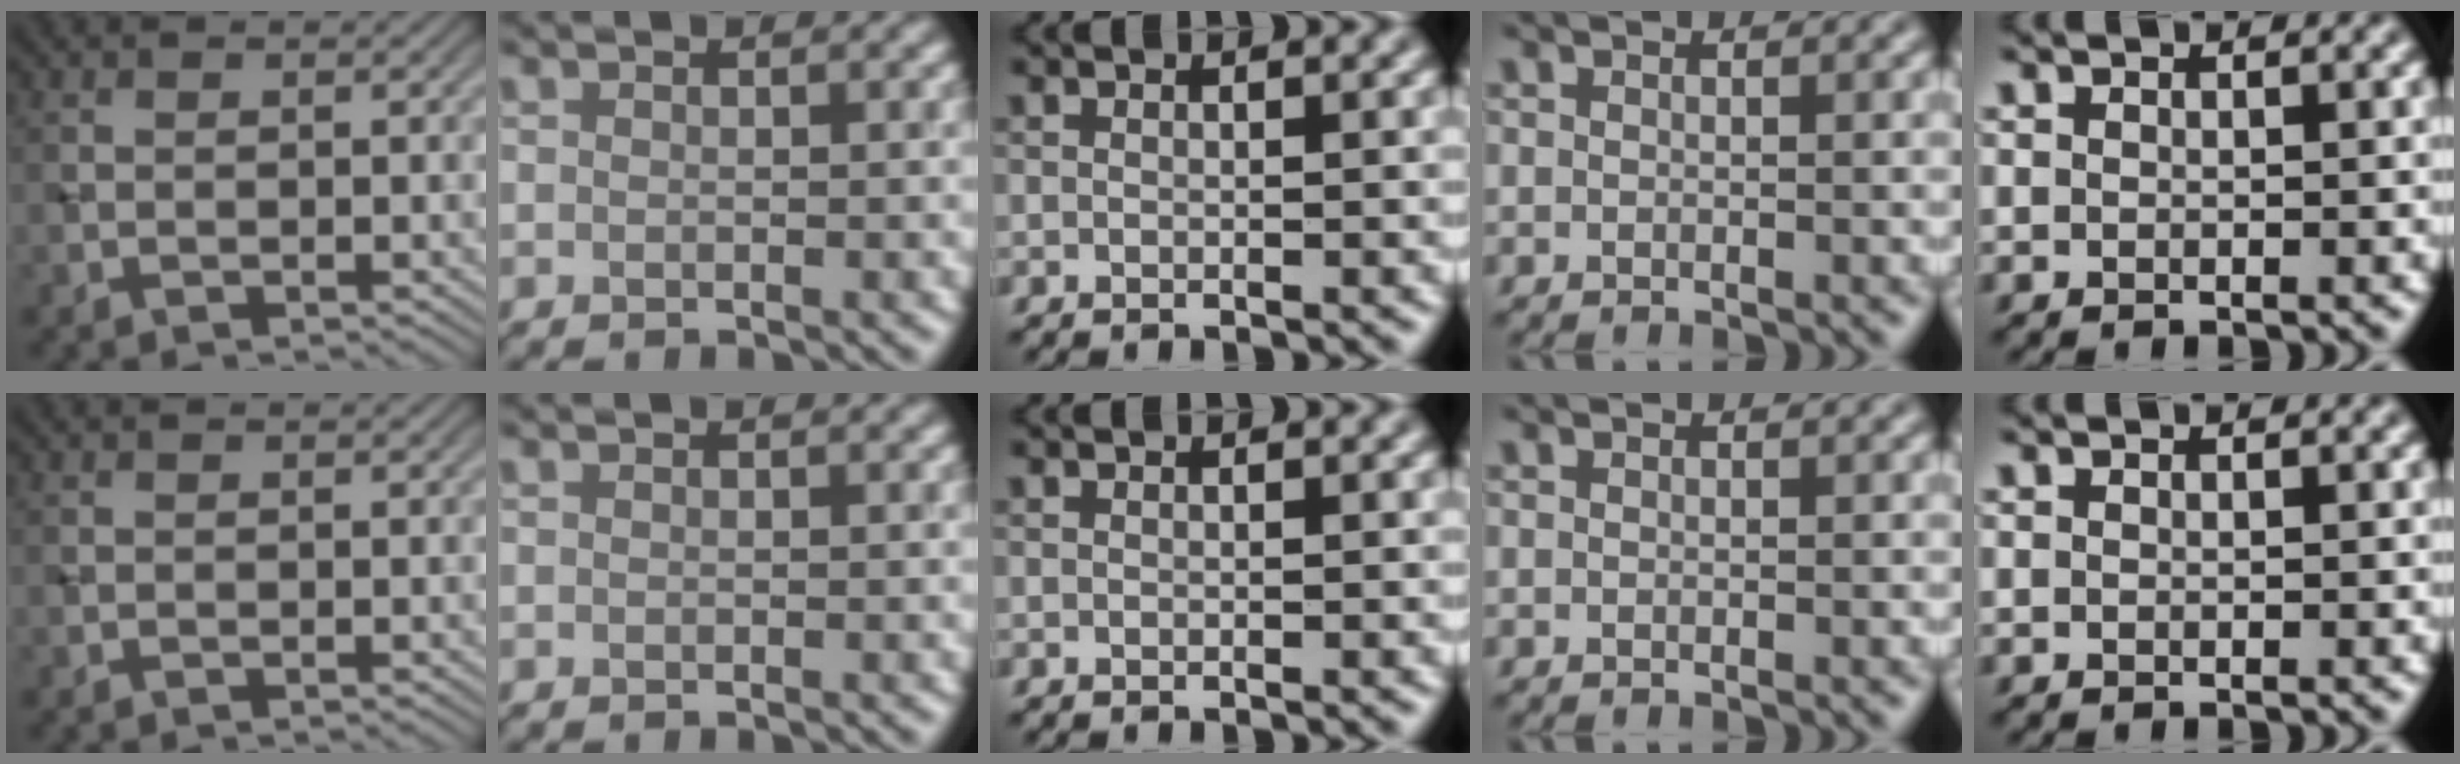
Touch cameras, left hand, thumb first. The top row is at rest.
{}